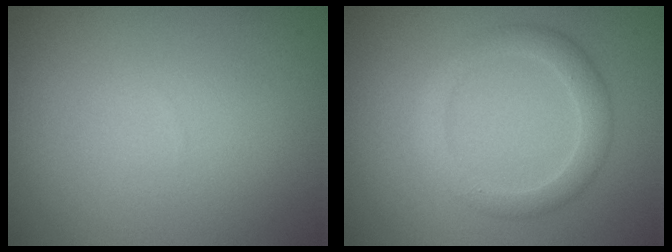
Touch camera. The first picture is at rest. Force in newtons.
{"total": 2.6, "press": 2.6, "slide": 0.1}